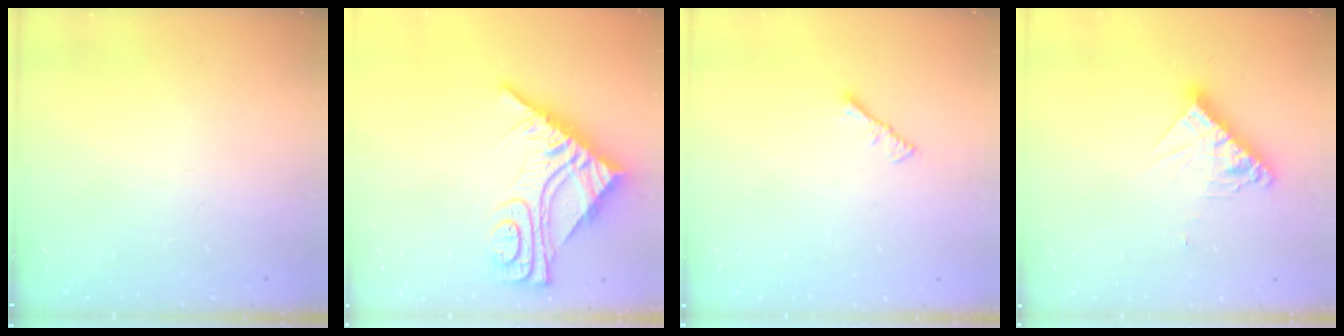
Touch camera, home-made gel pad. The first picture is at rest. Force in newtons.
{"total": 12.3, "press": 12.3, "slide": 1.1}
{"total": 1.1, "press": 1.1, "slide": 0.4}
{"total": 10.7, "press": 10.6, "slide": 1.0}